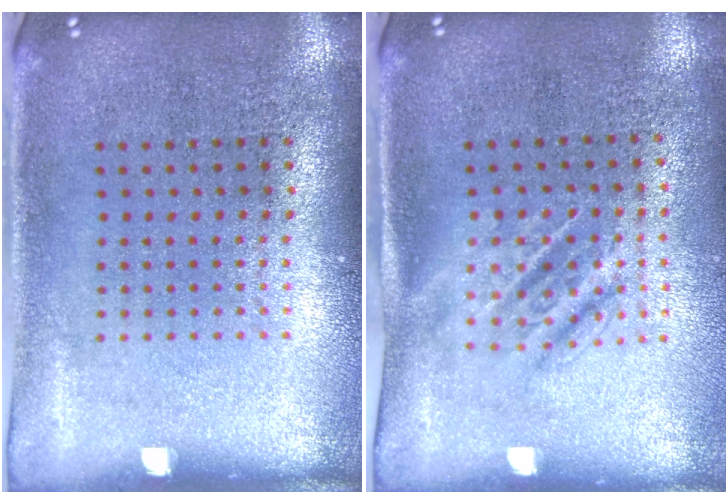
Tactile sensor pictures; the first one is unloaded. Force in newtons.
{"total": 1.6, "press": 1.2, "slide": 1.0}